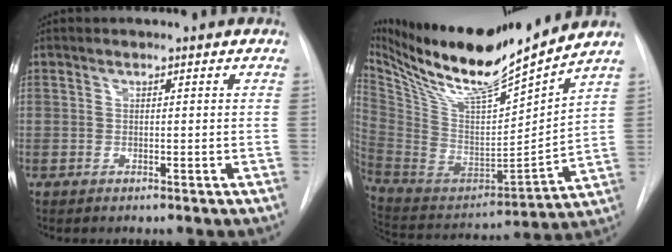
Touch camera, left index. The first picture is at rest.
{"total": 21.7, "force": [18.2, 2.0, 11.7], "torque": [-0.222, -0.014, 0.328]}